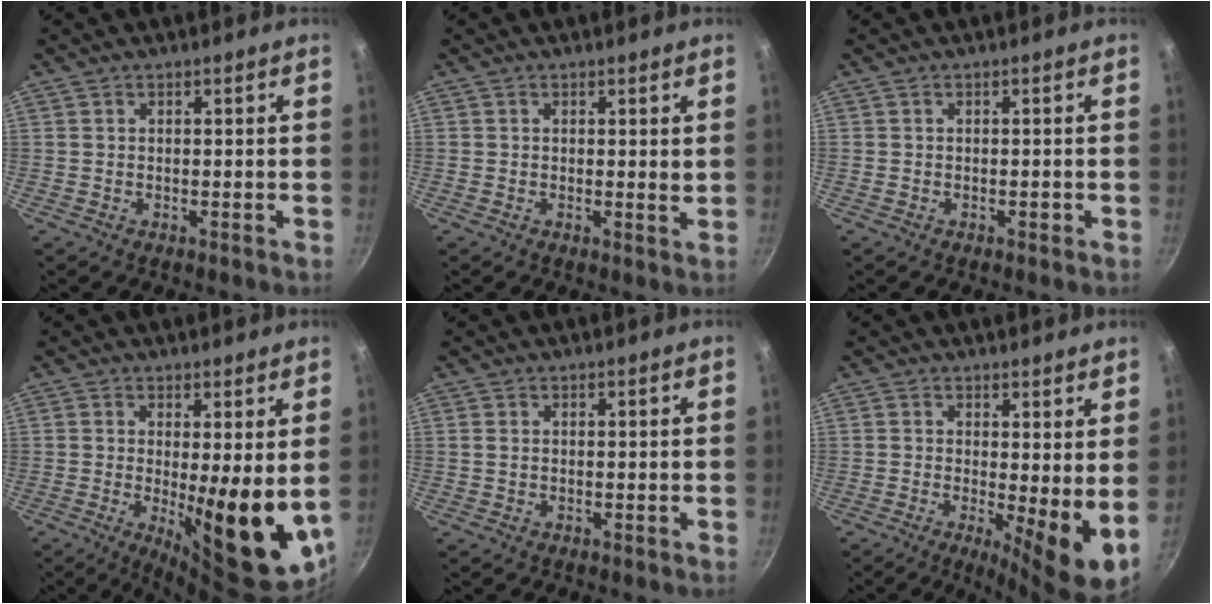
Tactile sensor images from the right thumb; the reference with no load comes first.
{"total": 1.2, "force": [0.5, 0.5, 0.9], "torque": [-0.014, -0.003, 0.005]}
{"total": 0.7, "force": [-0.4, 0.4, 0.5], "torque": [-0.007, 0.004, -0.007]}
{"total": 14.1, "force": [-0.2, 3.5, 13.7], "torque": [-0.167, -0.034, 0.005]}
{"total": 0.6, "force": [0.1, 0.4, 0.4], "torque": [-0.006, 0.001, 0.000]}
{"total": 8.1, "force": [0.2, 2.1, 7.8], "torque": [-0.109, -0.023, 0.003]}